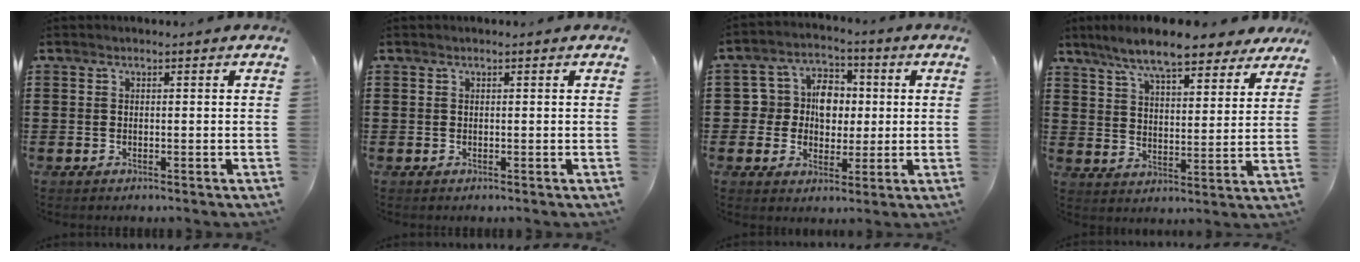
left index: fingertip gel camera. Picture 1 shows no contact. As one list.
[{"total": 0.0}, {"total": 7.9, "force": [1.0, 6.9, 3.6], "torque": [-0.098, 0.017, 0.015]}, {"total": 9.2, "force": [8.1, 1.1, 4.2], "torque": [-0.110, -0.024, 0.146]}]